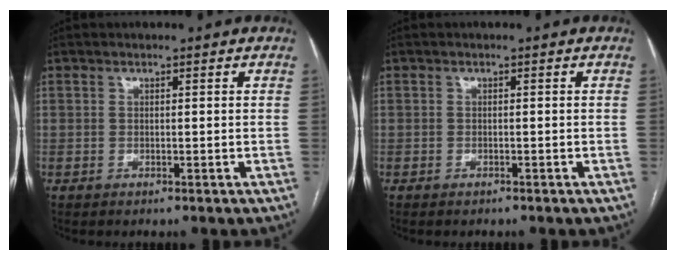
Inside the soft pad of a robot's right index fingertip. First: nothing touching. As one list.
[{"total": 0.8, "force": [-0.7, 0.3, 0.2], "torque": [-0.009, -0.001, -0.009]}]